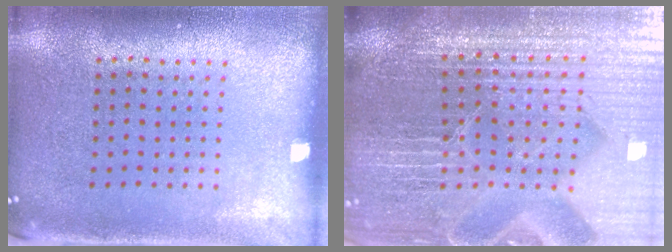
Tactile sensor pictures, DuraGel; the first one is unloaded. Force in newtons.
{"total": 5.4, "press": 5.1, "slide": 1.9}